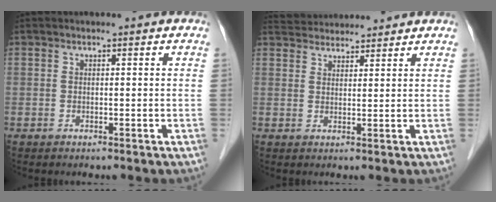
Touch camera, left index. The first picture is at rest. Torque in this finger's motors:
{"motor_torque": [-0.83, -1.30, 0.00, 0.00]}